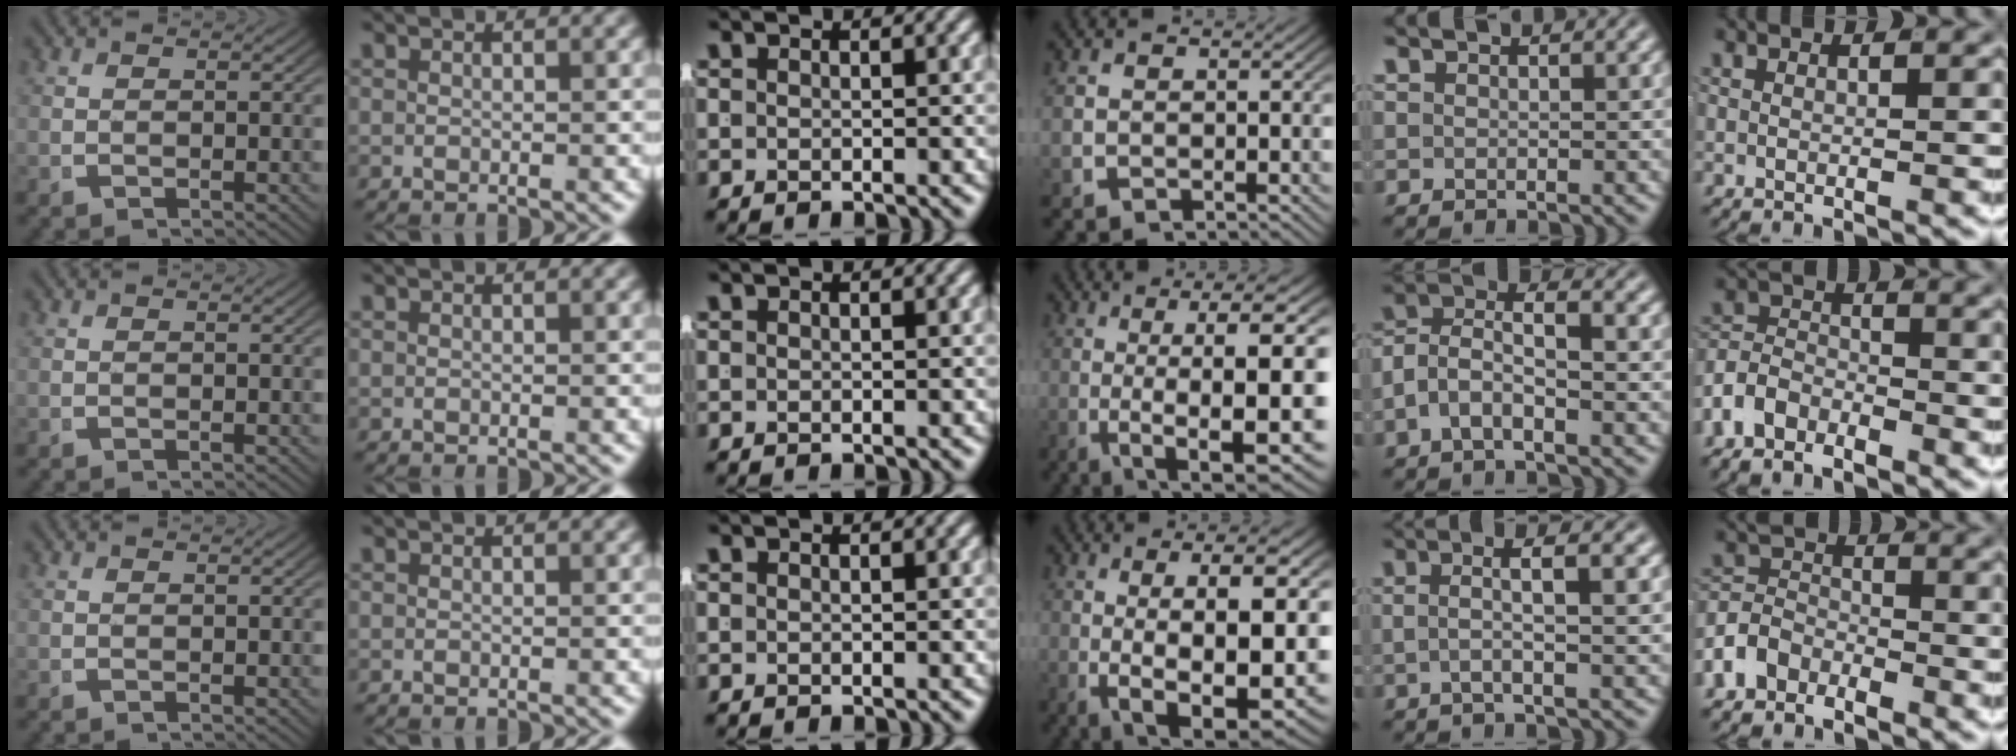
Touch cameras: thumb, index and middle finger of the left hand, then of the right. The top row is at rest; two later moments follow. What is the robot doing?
{"motion": "lift_and_place", "object": "coat"}